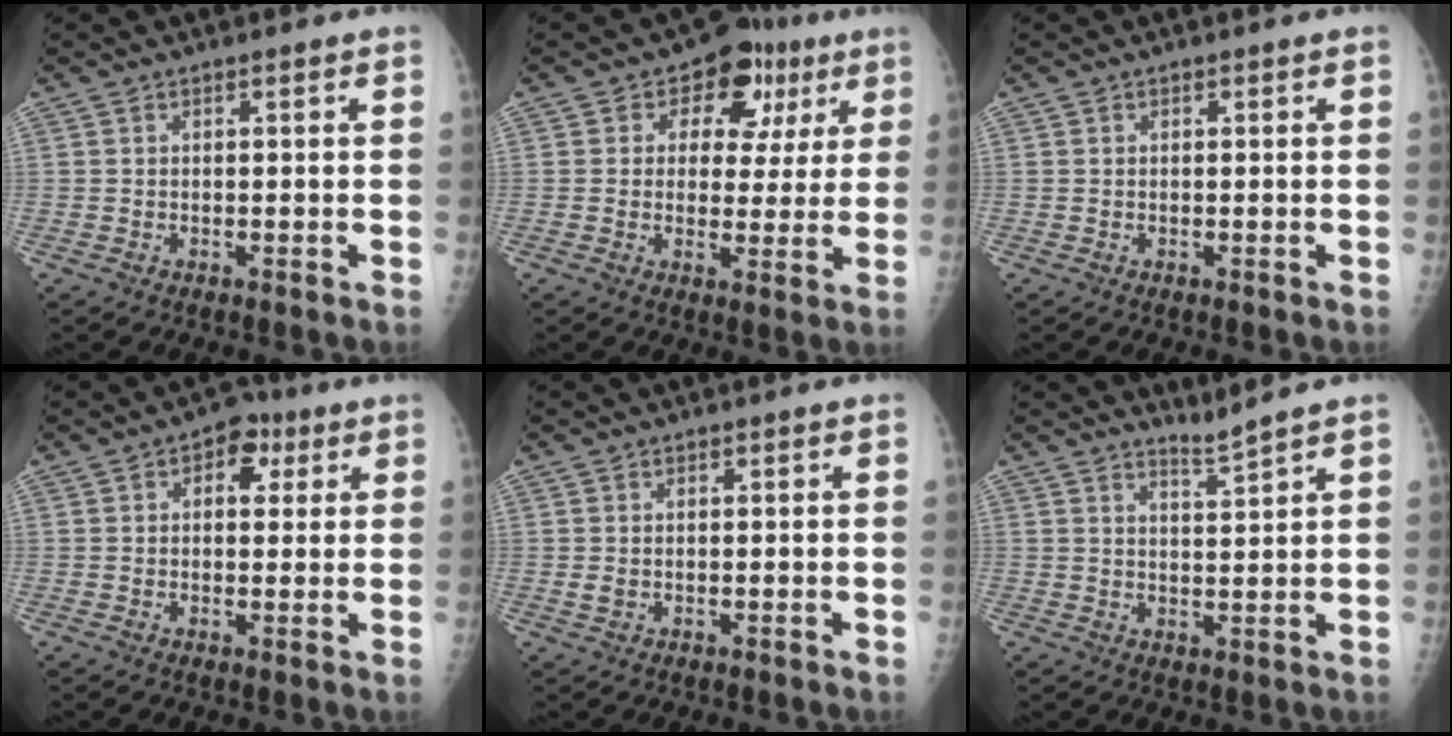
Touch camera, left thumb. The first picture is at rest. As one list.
[{"total": 11.2, "force": [4.3, 8.2, 6.4], "torque": [-0.025, 0.002, 0.053]}, {"total": 0.0}, {"total": 6.1, "force": [2.4, 4.2, 3.8], "torque": [-0.016, 0.000, 0.024]}, {"total": 1.8, "force": [-0.1, 1.5, 1.0], "torque": [-0.012, 0.000, 0.001]}, {"total": 2.7, "force": [2.4, -1.1, 0.2], "torque": [-0.005, -0.035, 0.052]}]